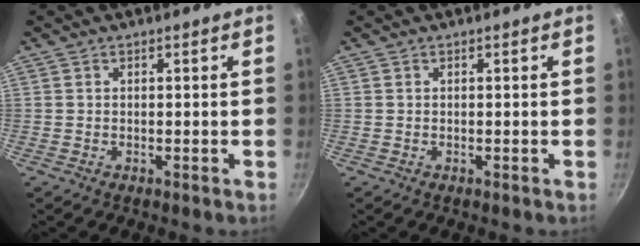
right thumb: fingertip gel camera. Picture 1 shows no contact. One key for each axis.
{"total": 0.0}